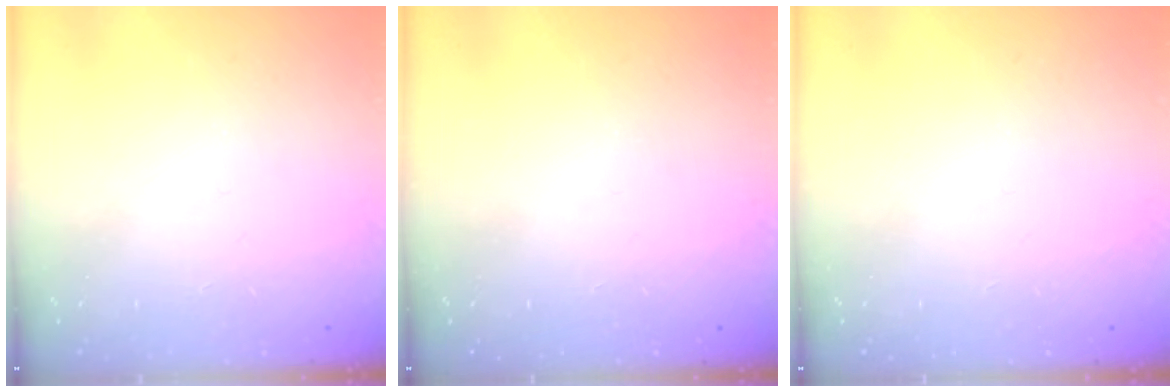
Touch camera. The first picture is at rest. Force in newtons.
{"total": 0.0}
{"total": 0.0}